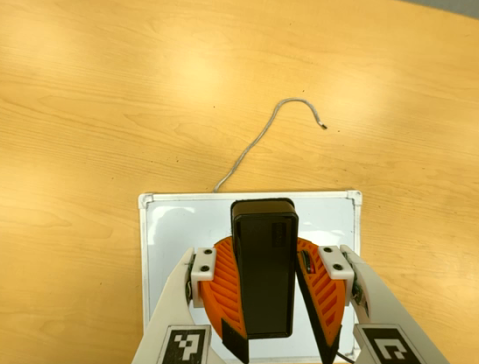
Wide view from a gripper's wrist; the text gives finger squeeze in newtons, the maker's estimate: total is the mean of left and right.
{"total": 10.1, "left": 10.2, "right": 10.1}